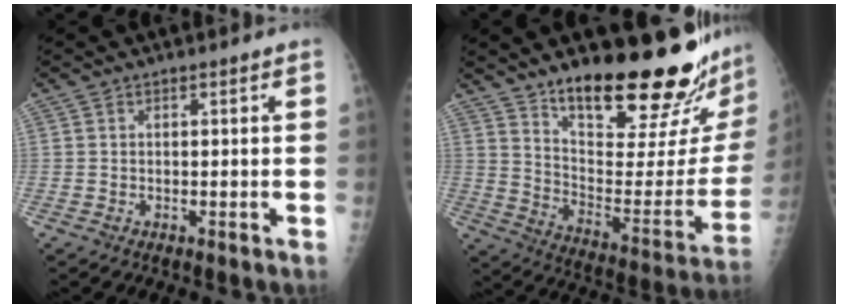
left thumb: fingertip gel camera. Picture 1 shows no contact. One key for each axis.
{"total": 26.7, "fx": 20.4, "fy": 6.0, "fz": 16.1, "tx": -0.203, "ty": -0.132, "tz": 0.301}